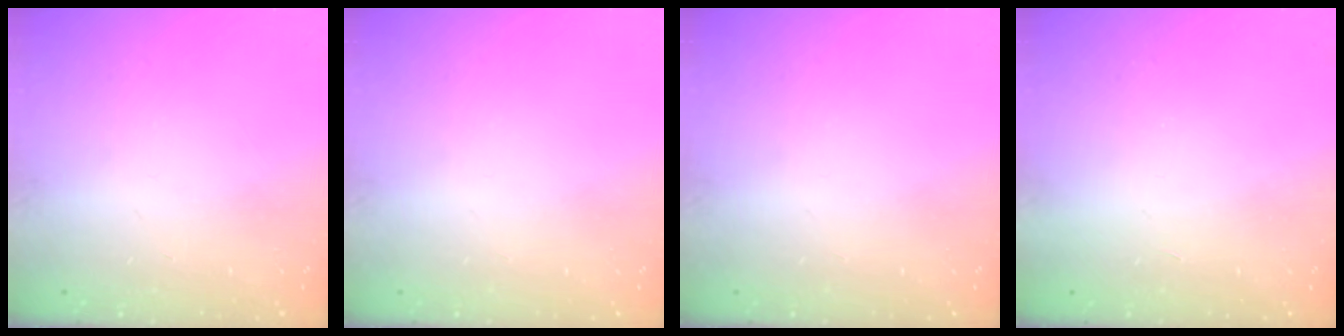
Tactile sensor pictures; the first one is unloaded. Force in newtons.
{"total": 0.0}
{"total": 0.0}
{"total": 1.5, "press": 1.5, "slide": 0.1}